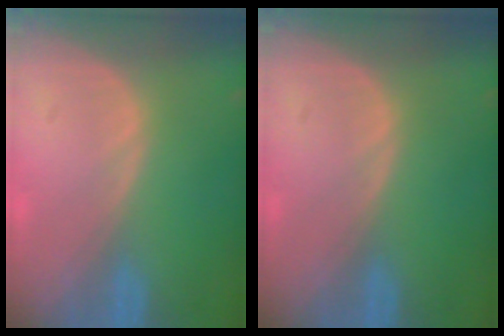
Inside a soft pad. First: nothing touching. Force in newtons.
{"total": 0.0}